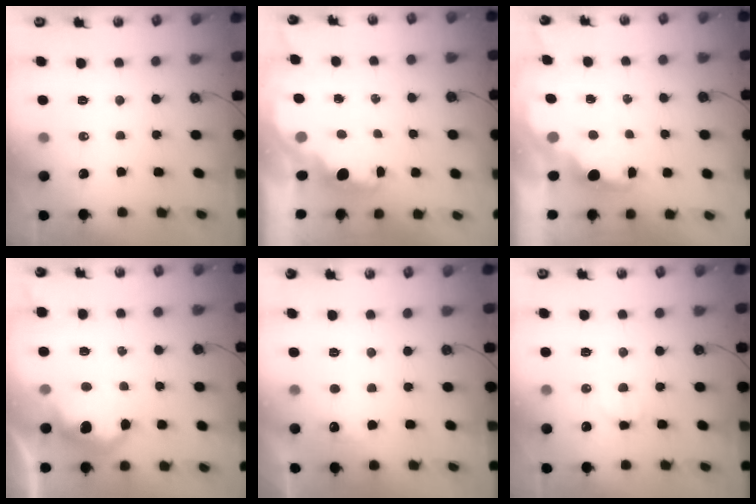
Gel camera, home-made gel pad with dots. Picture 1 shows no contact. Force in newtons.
{"total": 1.8, "press": 1.7, "slide": 0.7}
{"total": 1.9, "press": 1.7, "slide": 0.8}
{"total": 9.9, "press": 9.8, "slide": 0.9}
{"total": 4.7, "press": 4.5, "slide": 1.3}
{"total": 4.5, "press": 4.5, "slide": 0.9}